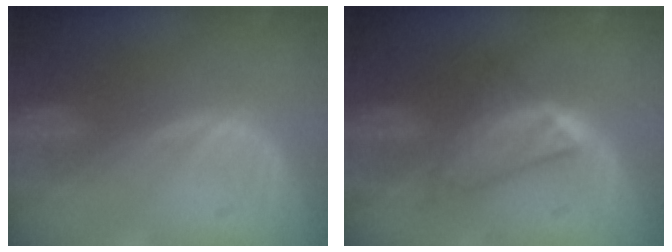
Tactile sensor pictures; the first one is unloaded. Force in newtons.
{"total": 5.8, "press": 5.8, "slide": 0.7}